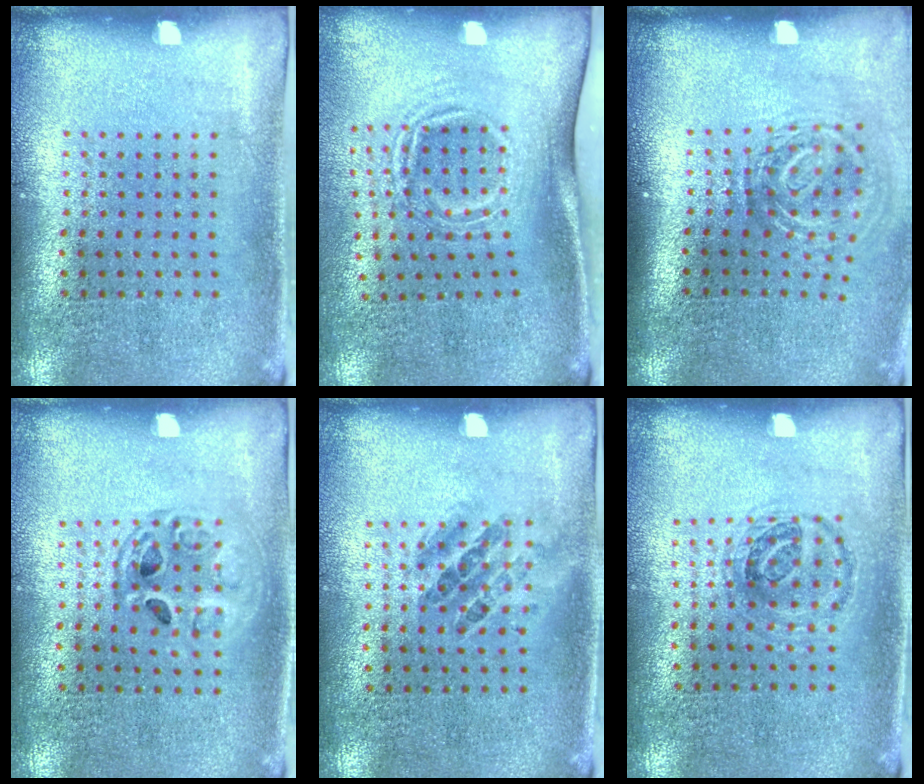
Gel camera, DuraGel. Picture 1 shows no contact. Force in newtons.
{"total": 1.7, "press": 1.2, "slide": 1.2}
{"total": 1.9, "press": 1.2, "slide": 1.4}
{"total": 1.5, "press": 1.3, "slide": 0.7}
{"total": 0.9, "press": 0.8, "slide": 0.5}
{"total": 1.0, "press": 0.9, "slide": 0.2}